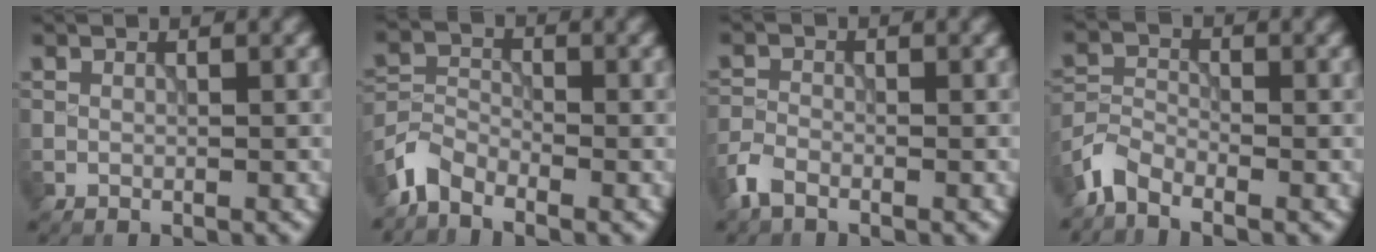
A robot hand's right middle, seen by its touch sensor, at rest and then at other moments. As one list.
[{"total": 3.1, "force": [-2.6, 1.2, 1.1], "torque": [-0.024, 0.001, -0.067]}, {"total": 2.1, "force": [-1.6, 0.9, 1.0], "torque": [-0.025, -0.002, -0.043]}, {"total": 2.8, "force": [-2.3, 1.0, 1.1], "torque": [-0.026, 0.001, -0.061]}]